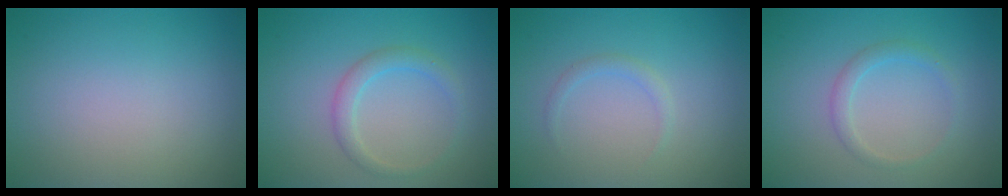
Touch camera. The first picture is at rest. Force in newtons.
{"total": 2.0, "press": 2.0, "slide": 0.0}
{"total": 0.9, "press": 0.9, "slide": 0.1}
{"total": 1.5, "press": 1.5, "slide": 0.1}